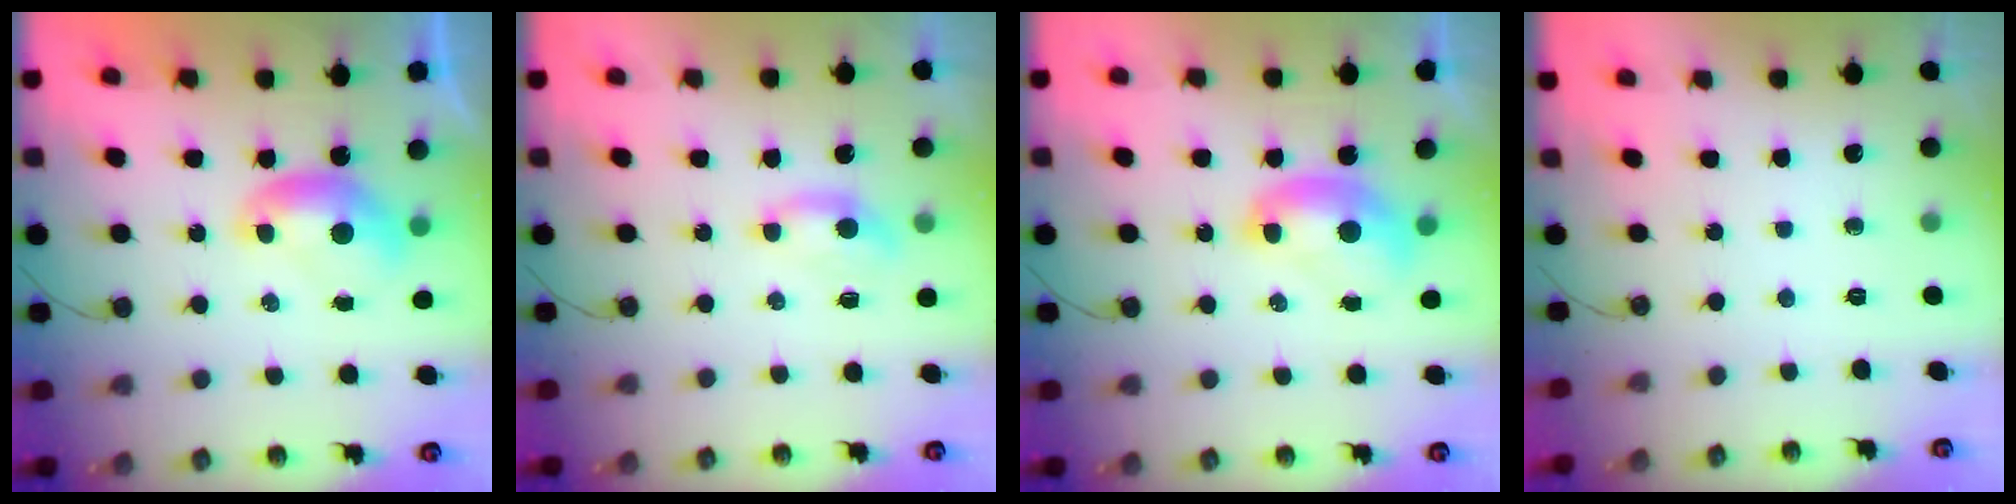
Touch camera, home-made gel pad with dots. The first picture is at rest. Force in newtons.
{"total": 0.0}
{"total": 2.0, "press": 2.0, "slide": 0.0}
{"total": 0.0}